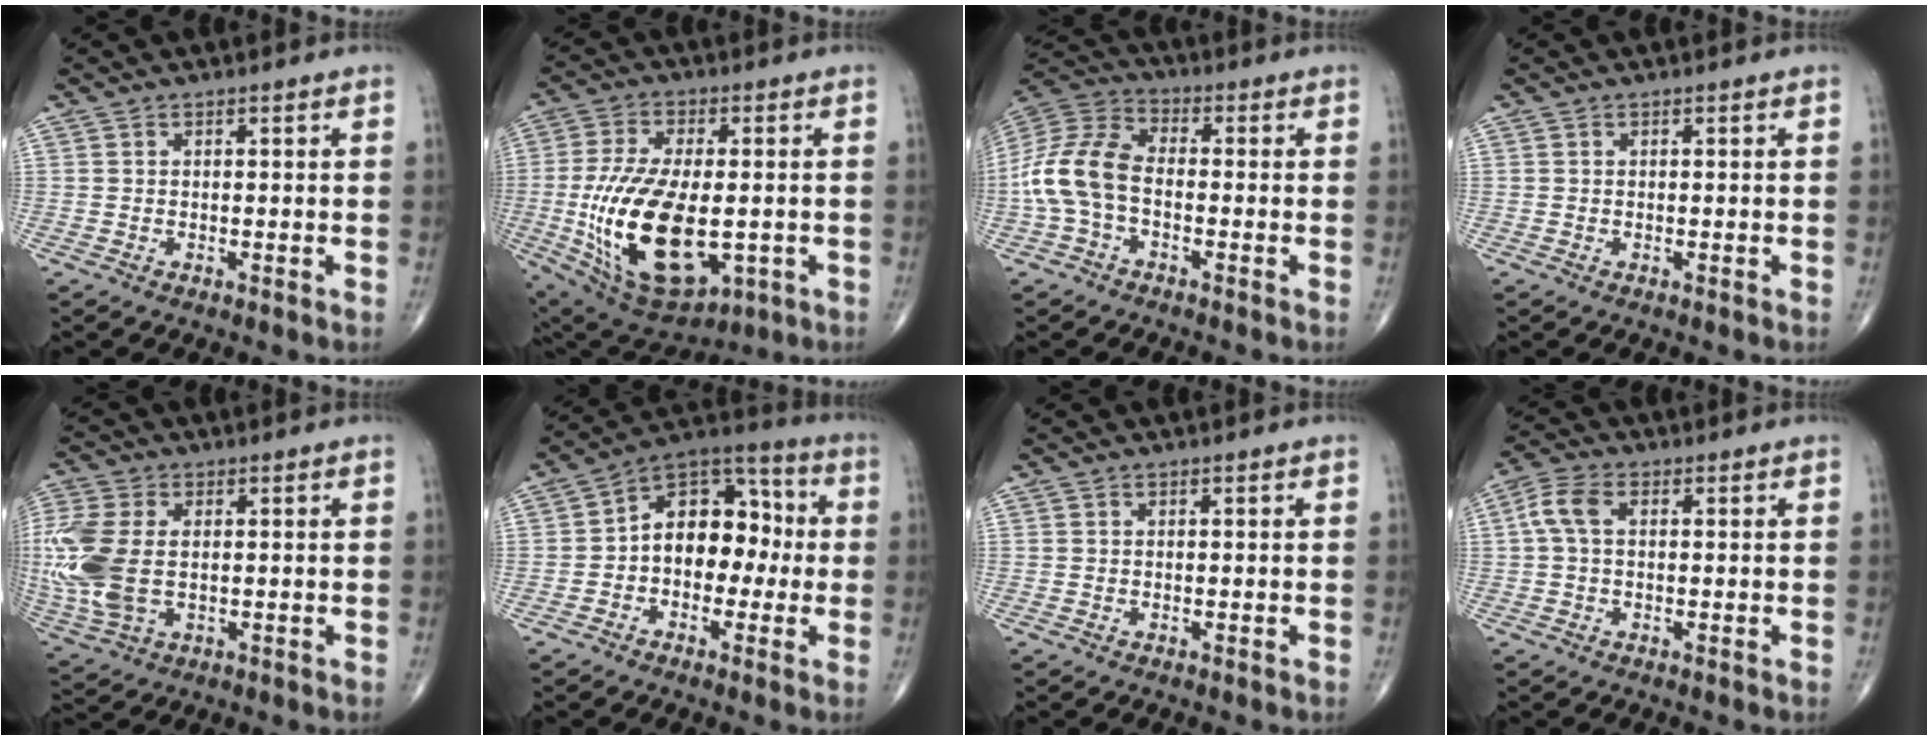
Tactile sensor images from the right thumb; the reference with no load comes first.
{"total": 23.0, "force": [-3.6, 11.7, 19.4], "torque": [-0.376, -0.011, -0.032]}
{"total": 11.8, "force": [-2.2, 7.1, 9.2], "torque": [-0.196, 0.034, -0.053]}
{"total": 0.0}
{"total": 15.2, "force": [0.2, 9.4, 12.0], "torque": [-0.317, -0.002, 0.011]}
{"total": 13.3, "force": [-0.6, 9.2, 9.6], "torque": [-0.104, 0.046, -0.026]}
{"total": 0.0}
{"total": 5.1, "force": [0.7, 3.0, 4.1], "torque": [-0.096, 0.017, 0.010]}